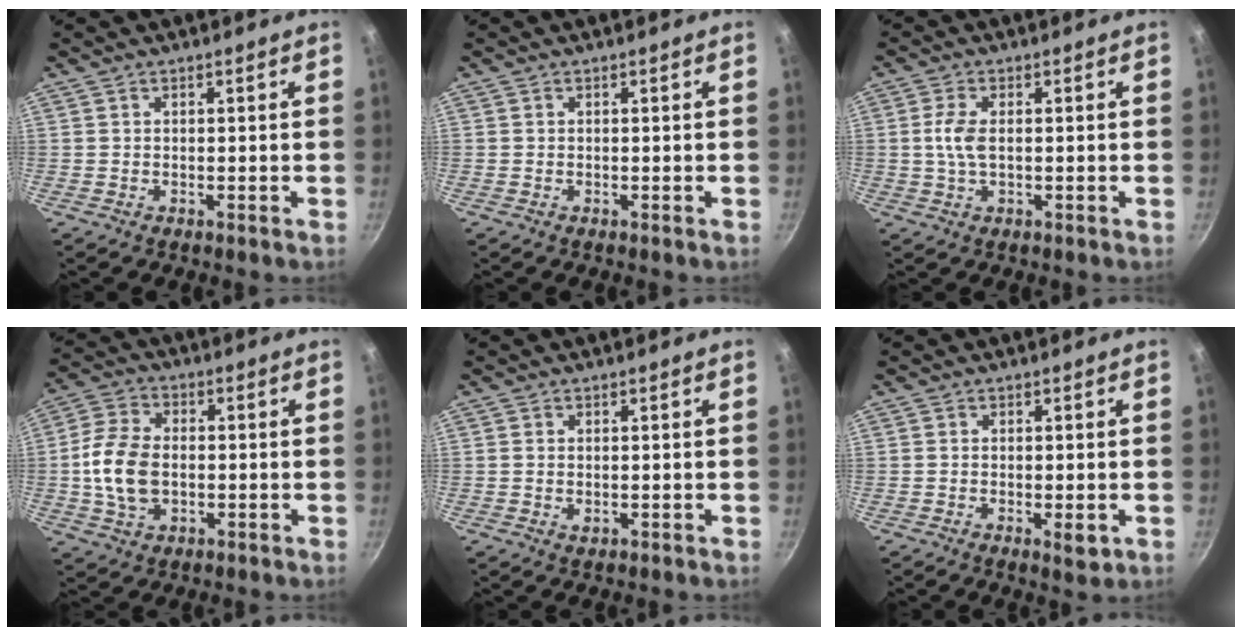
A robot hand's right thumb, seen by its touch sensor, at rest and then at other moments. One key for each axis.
{"total": 0.0}
{"total": 4.2, "fx": 0.1, "fy": 1.9, "fz": 3.7, "tx": -0.086, "ty": 0.004, "tz": 0.000}
{"total": 11.0, "fx": -0.9, "fy": 7.3, "fz": 8.2, "tx": -0.152, "ty": 0.015, "tz": -0.023}
{"total": 1.3, "fx": 0.0, "fy": 0.8, "fz": 1.0, "tx": -0.016, "ty": -0.002, "tz": 0.000}
{"total": 3.0, "fx": -0.9, "fy": 1.0, "fz": 2.7, "tx": -0.044, "ty": -0.006, "tz": -0.013}